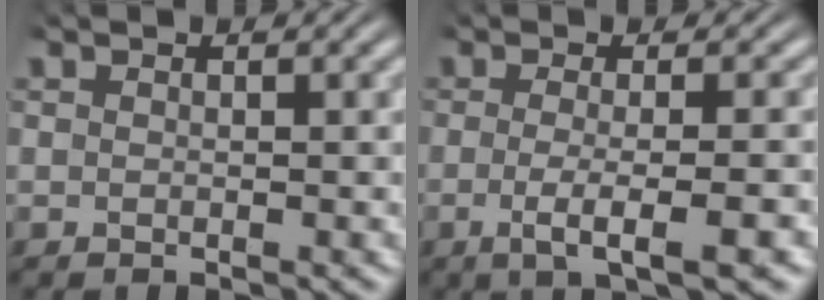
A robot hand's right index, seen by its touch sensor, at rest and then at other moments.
{"total": 3.9, "force": [-1.6, 0.4, 3.6], "torque": [-0.068, -0.012, -0.020]}